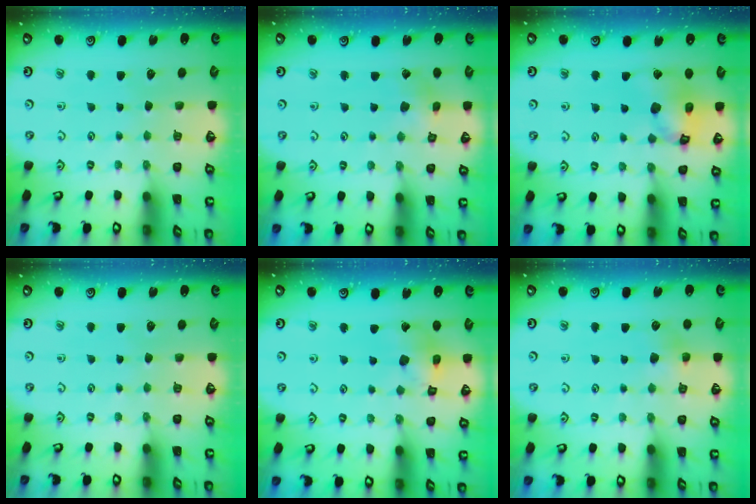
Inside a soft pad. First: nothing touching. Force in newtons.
{"total": 2.4, "press": 2.4, "slide": 0.2}
{"total": 14.4, "press": 14.3, "slide": 2.2}
{"total": 0.0}
{"total": 11.8, "press": 11.7, "slide": 1.5}
{"total": 7.4, "press": 7.4, "slide": 0.3}